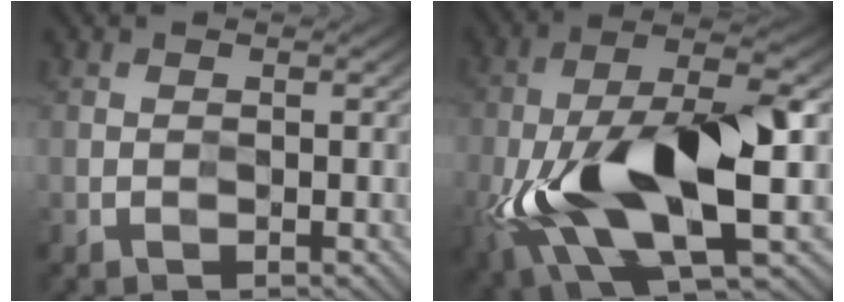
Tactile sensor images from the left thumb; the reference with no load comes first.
{"total": 17.0, "force": [-4.3, 6.6, 15.0], "torque": [-0.292, -0.003, -0.075]}